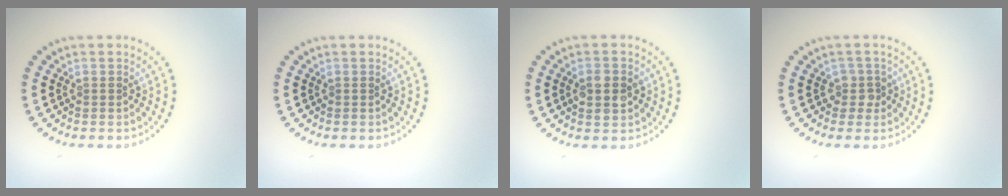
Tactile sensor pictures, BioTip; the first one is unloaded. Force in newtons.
{"total": 0.0}
{"total": 2.9, "press": 2.9, "slide": 0.2}
{"total": 1.5, "press": 1.2, "slide": 0.9}